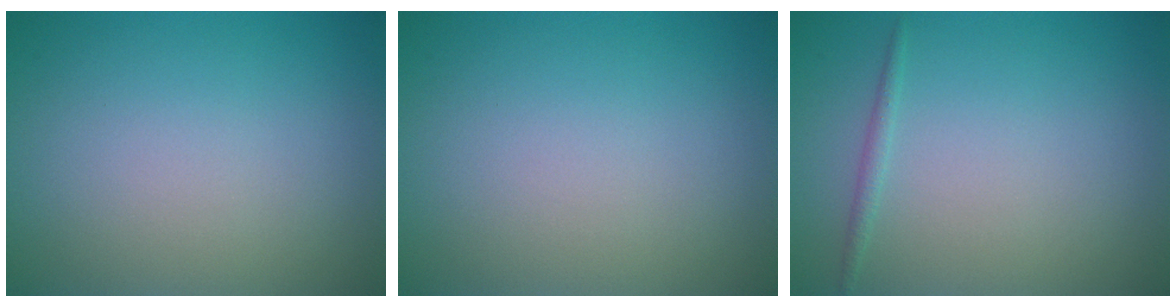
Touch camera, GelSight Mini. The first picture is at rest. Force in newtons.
{"total": 0.0}
{"total": 0.8, "press": 0.8, "slide": 0.1}